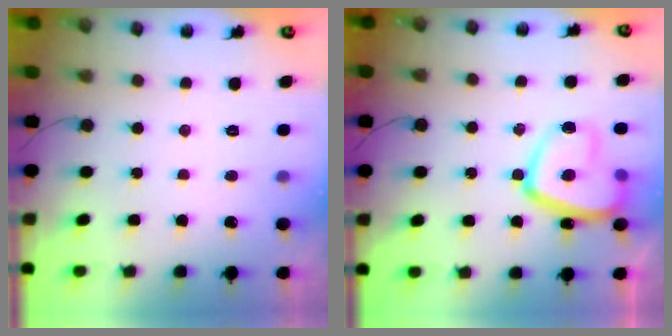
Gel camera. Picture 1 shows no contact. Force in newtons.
{"total": 14.7, "press": 14.6, "slide": 1.6}